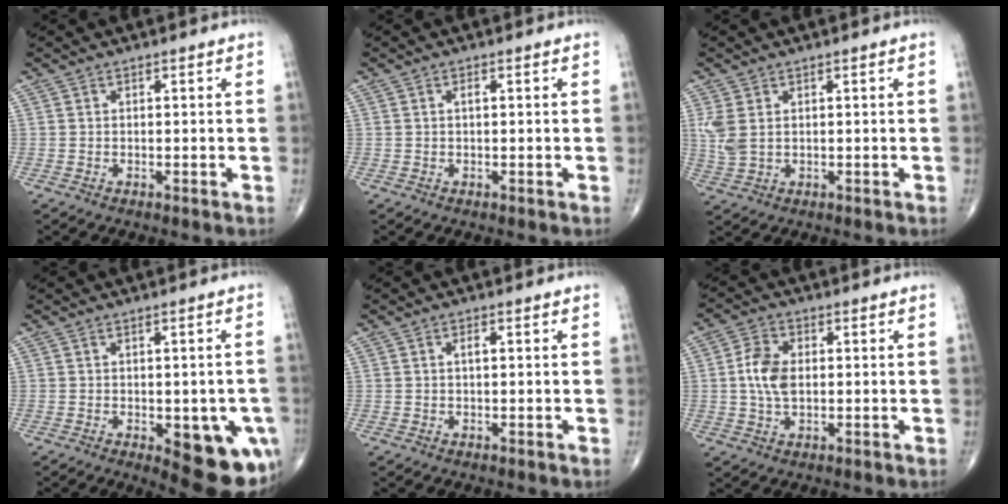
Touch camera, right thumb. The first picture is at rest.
{"total": 0.8, "force": [0.2, 0.2, 0.7], "torque": [-0.011, 0.002, 0.000]}
{"total": 4.2, "force": [1.1, 2.5, 3.2], "torque": [-0.085, 0.004, 0.031]}
{"total": 13.7, "force": [-5.1, 6.0, 11.2], "torque": [-0.097, 0.003, -0.050]}
{"total": 1.2, "force": [0.2, 0.4, 1.1], "torque": [-0.019, 0.003, 0.001]}
{"total": 6.5, "force": [0.3, 3.9, 5.2], "torque": [-0.101, 0.004, 0.003]}